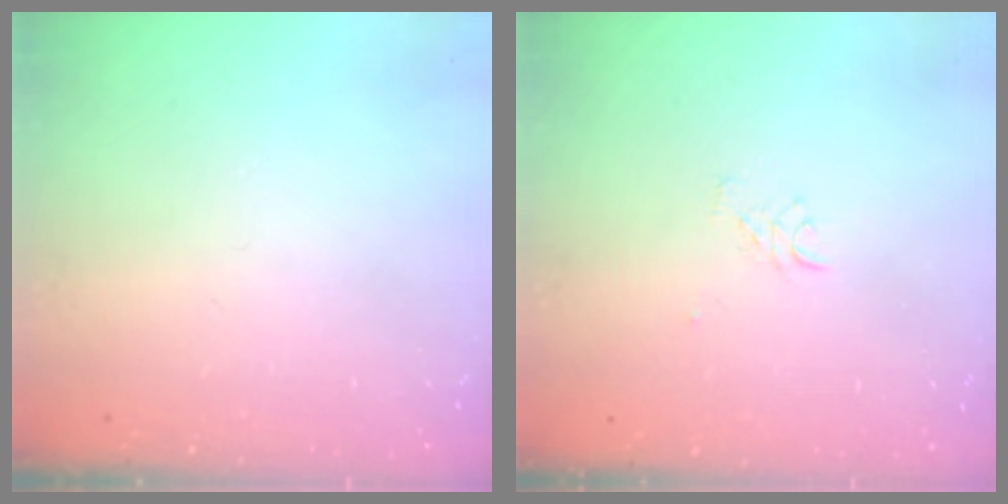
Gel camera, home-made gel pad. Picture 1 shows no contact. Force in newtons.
{"total": 2.6, "press": 2.6, "slide": 0.1}